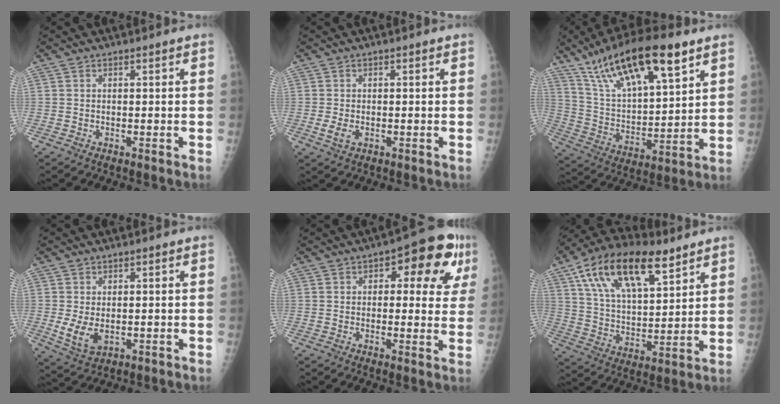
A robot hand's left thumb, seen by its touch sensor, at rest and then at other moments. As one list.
[{"total": 2.6, "force": [-0.7, 1.6, 1.9], "torque": [-0.042, -0.004, -0.011]}, {"total": 22.5, "force": [13.6, 7.4, 16.3], "torque": [-0.264, -0.035, 0.250]}, {"total": 5.4, "force": [-0.5, 3.3, 4.2], "torque": [-0.078, -0.014, 0.003]}, {"total": 12.6, "force": [4.6, 5.8, 10.1], "torque": [-0.080, 0.011, 0.050]}, {"total": 20.8, "force": [11.3, 9.5, 14.6], "torque": [-0.234, -0.025, 0.203]}]